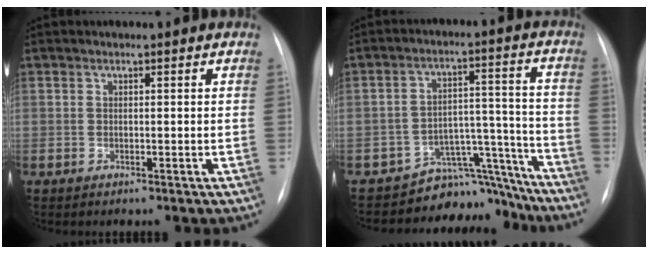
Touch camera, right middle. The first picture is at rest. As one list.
[{"total": 9.9, "force": [-9.3, 3.3, -0.9], "torque": [0.039, 0.085, -0.136]}]